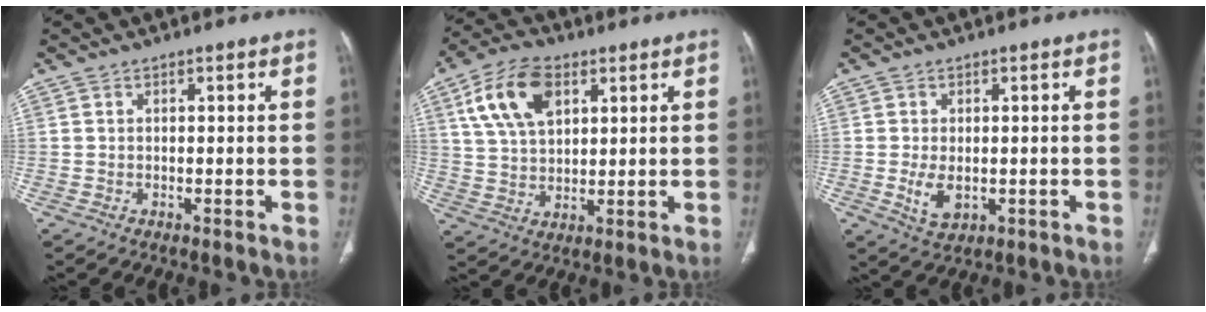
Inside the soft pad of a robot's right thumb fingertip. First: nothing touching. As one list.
[{"total": 12.6, "force": [5.2, 7.4, 8.8], "torque": [-0.154, -0.004, 0.097]}, {"total": 4.5, "force": [-0.7, 2.7, 3.5], "torque": [-0.065, -0.008, -0.003]}]